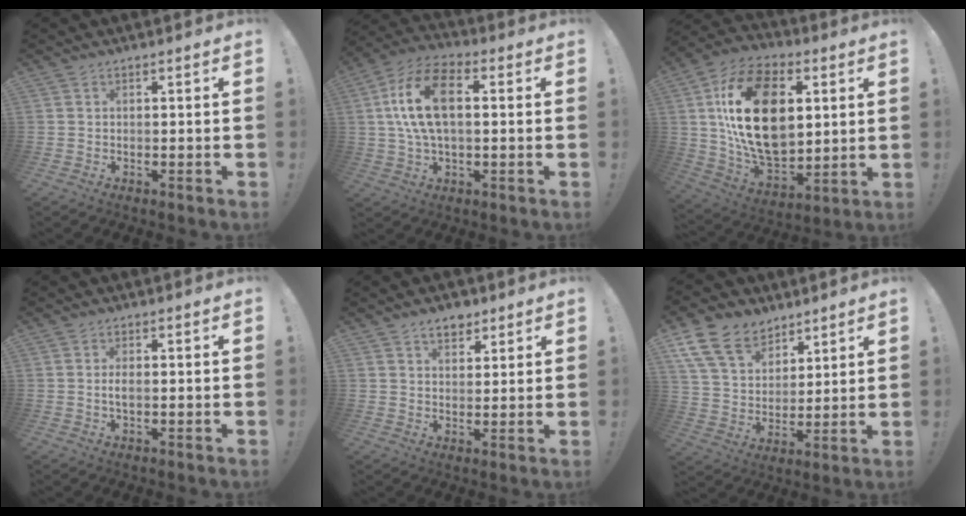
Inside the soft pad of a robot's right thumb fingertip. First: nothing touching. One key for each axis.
{"total": 15.1, "fx": 2.0, "fy": 8.3, "fz": 12.4, "tx": -0.234, "ty": 0.009, "tz": 0.035}
{"total": 26.5, "fx": 5.3, "fy": 17.2, "fz": 19.5, "tx": -0.362, "ty": -0.018, "tz": 0.098}
{"total": 2.0, "fx": -0.5, "fy": 0.7, "fz": 1.8, "tx": -0.032, "ty": 0.001, "tz": -0.009}
{"total": 5.5, "fx": 3.7, "fy": 3.5, "fz": 2.1, "tx": -0.023, "ty": -0.013, "tz": 0.066}
{"total": 15.4, "fx": 9.8, "fy": 9.9, "fz": 6.5, "tx": -0.128, "ty": -0.054, "tz": 0.192}